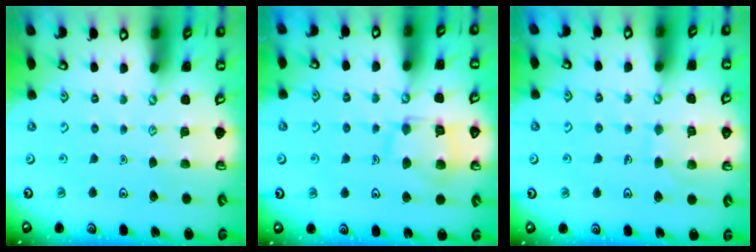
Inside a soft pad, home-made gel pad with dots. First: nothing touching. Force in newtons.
{"total": 11.0, "press": 11.0, "slide": 0.9}
{"total": 6.0, "press": 6.0, "slide": 0.5}